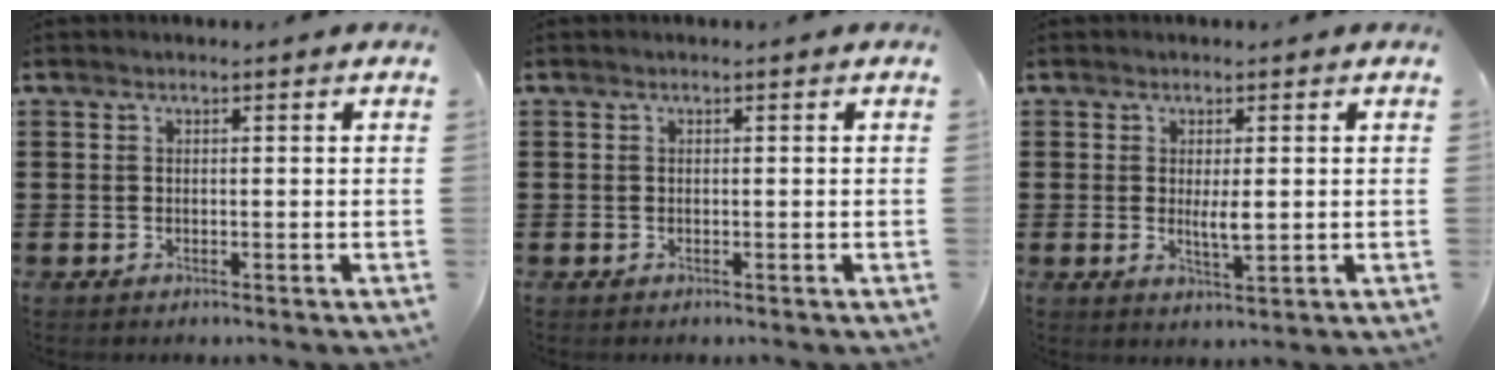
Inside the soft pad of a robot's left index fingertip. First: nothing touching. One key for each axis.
{"total": 0.0}
{"total": 3.2, "fx": 0.2, "fy": 0.9, "fz": 3.1, "tx": -0.050, "ty": -0.004, "tz": 0.001}